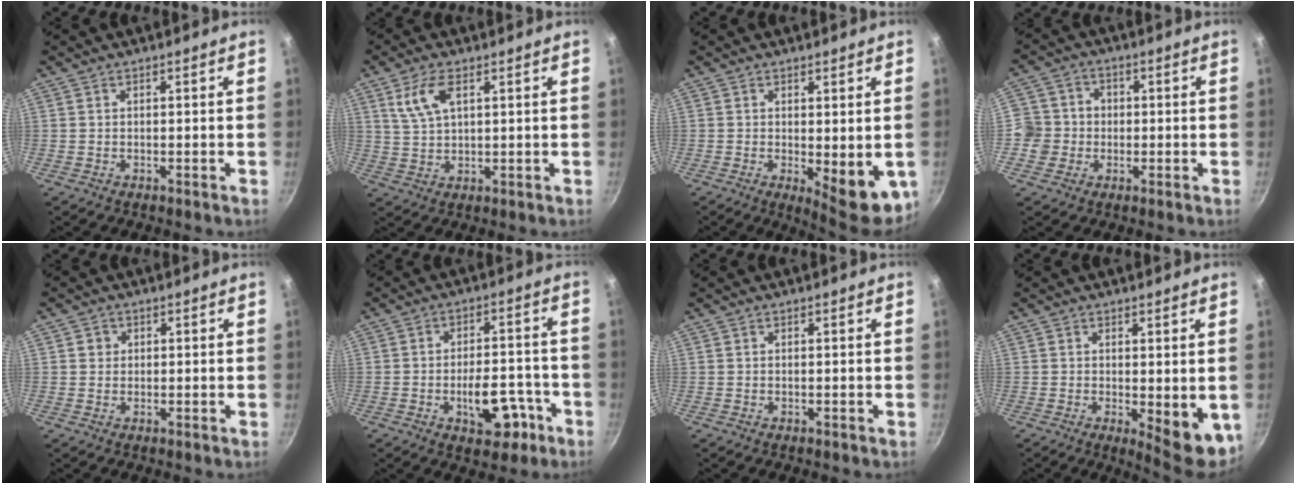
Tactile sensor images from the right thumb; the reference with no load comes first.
{"total": 6.5, "force": [2.8, 3.0, 5.0], "torque": [-0.104, -0.005, 0.062]}
{"total": 9.9, "force": [-2.4, 3.6, 8.9], "torque": [-0.103, -0.022, -0.020]}
{"total": 7.4, "force": [-0.9, 7.3, 1.3], "torque": [0.007, 0.020, -0.021]}
{"total": 1.8, "force": [0.4, 1.7, 0.4], "torque": [0.003, 0.001, 0.003]}
{"total": 9.9, "force": [-4.2, 5.4, 7.1], "torque": [-0.087, 0.038, -0.055]}
{"total": 0.0}
{"total": 8.1, "force": [-1.7, 2.8, 7.5], "torque": [-0.091, -0.022, -0.014]}